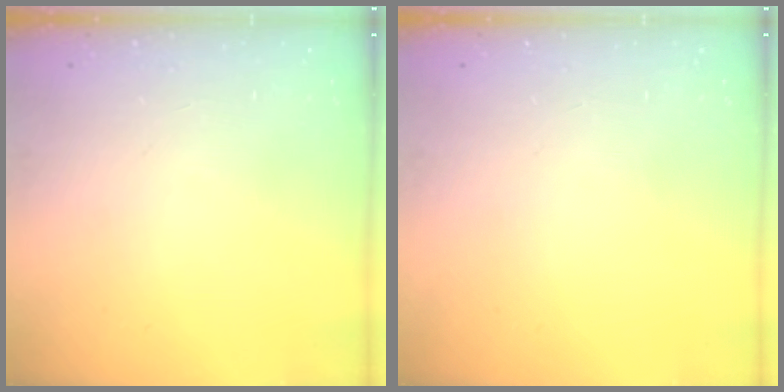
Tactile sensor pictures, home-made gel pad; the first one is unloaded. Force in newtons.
{"total": 0.0}